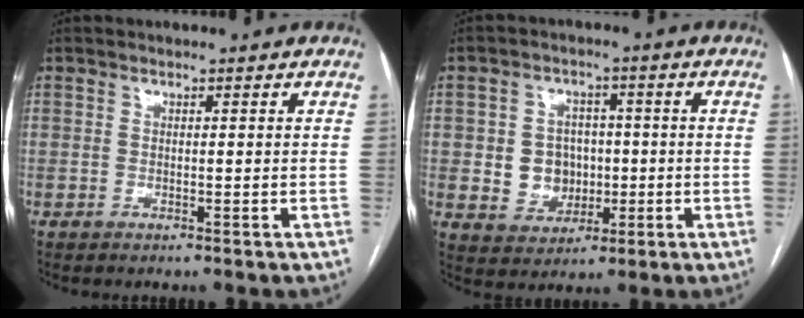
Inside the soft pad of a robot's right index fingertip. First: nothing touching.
{"total": 7.1, "force": [-0.3, 6.4, 3.0], "torque": [-0.050, 0.014, 0.004]}